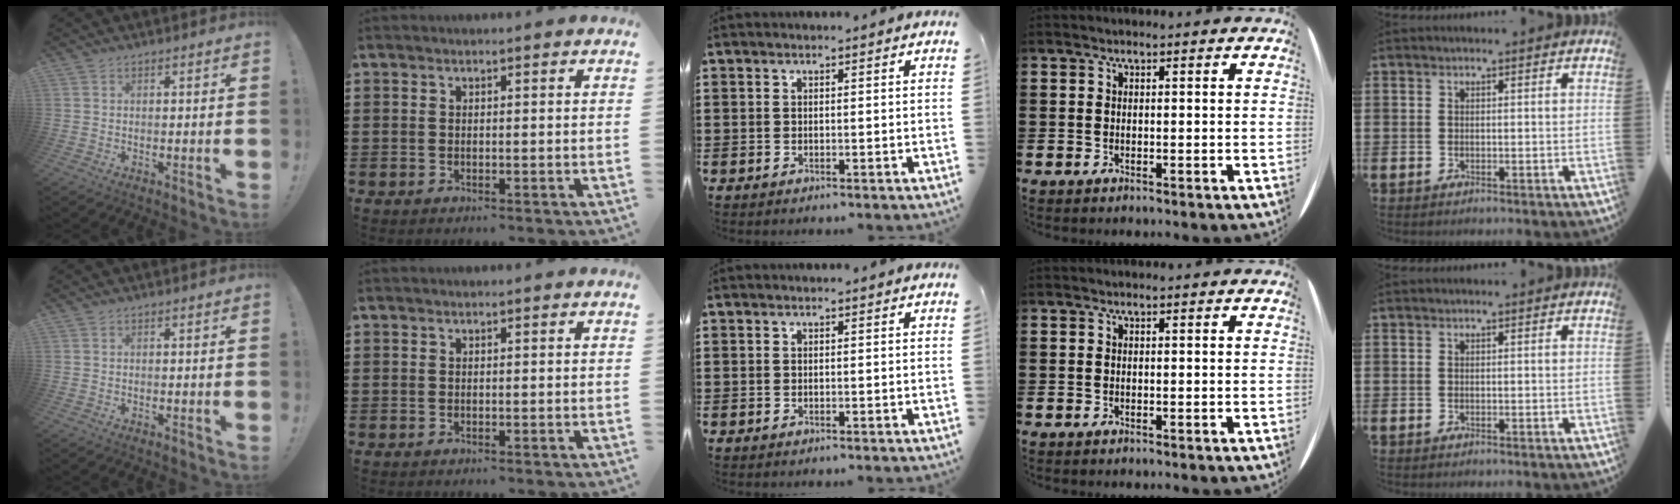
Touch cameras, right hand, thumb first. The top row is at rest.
{}